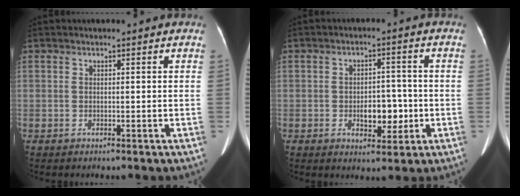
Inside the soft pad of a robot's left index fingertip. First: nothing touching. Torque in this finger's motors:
{"motor_torque": [0.19, -0.07, 0.07, 0.04]}